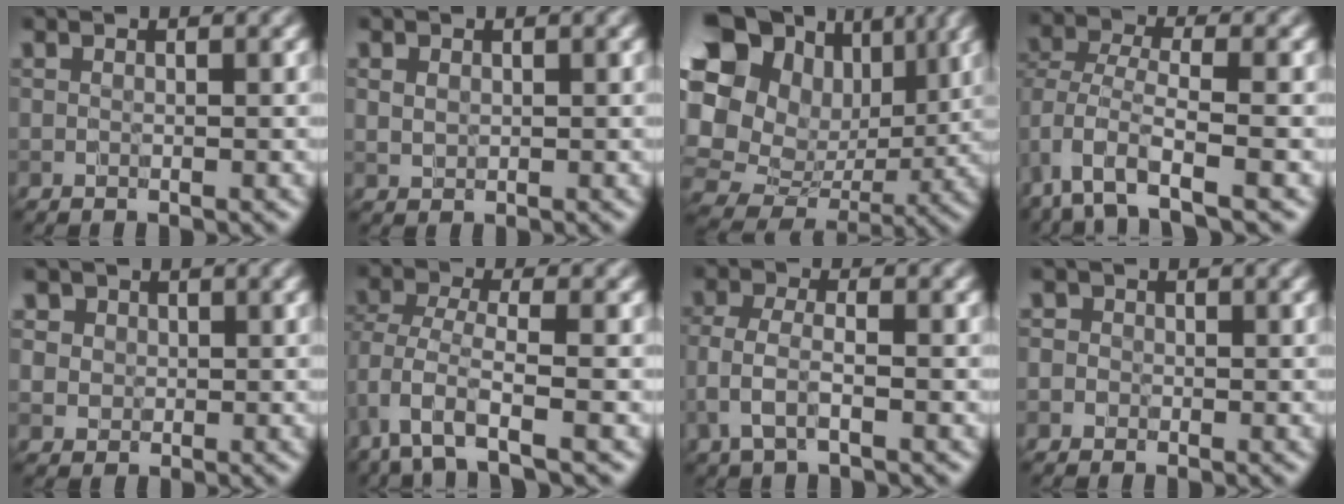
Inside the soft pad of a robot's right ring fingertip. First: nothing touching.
{"total": 0.9, "force": [0.4, 0.7, 0.4], "torque": [-0.006, -0.002, 0.011]}
{"total": 16.6, "force": [3.9, 13.5, 8.9], "torque": [-0.205, 0.009, 0.086]}
{"total": 4.9, "force": [-2.8, 2.0, 3.5], "torque": [-0.065, -0.007, -0.063]}
{"total": 3.0, "force": [1.4, 2.5, 0.9], "torque": [-0.013, 0.005, 0.022]}
{"total": 4.2, "force": [-2.3, 1.5, 3.1], "torque": [-0.067, -0.008, -0.054]}
{"total": 2.7, "force": [-1.2, 1.0, 2.1], "torque": [-0.049, -0.002, -0.030]}
{"total": 1.4, "force": [0.0, 1.4, 0.1], "torque": [0.027, 0.005, -0.018]}